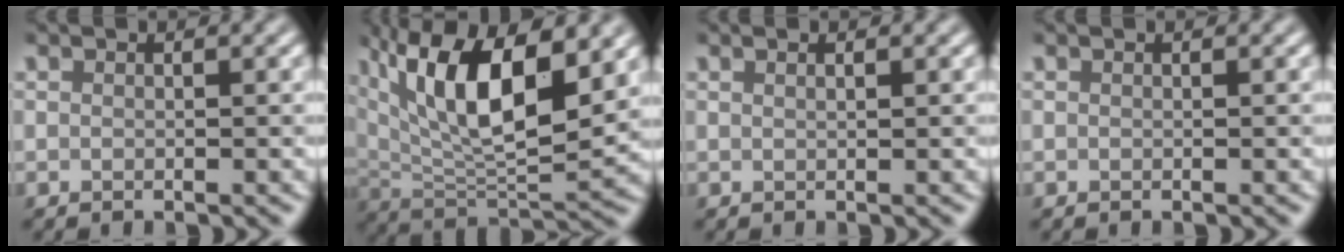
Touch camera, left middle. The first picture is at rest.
{"total": 11.7, "force": [4.5, 4.3, 9.9], "torque": [-0.168, -0.001, 0.080]}
{"total": 0.7, "force": [0.5, 0.2, 0.5], "torque": [-0.004, -0.002, 0.006]}
{"total": 0.0}